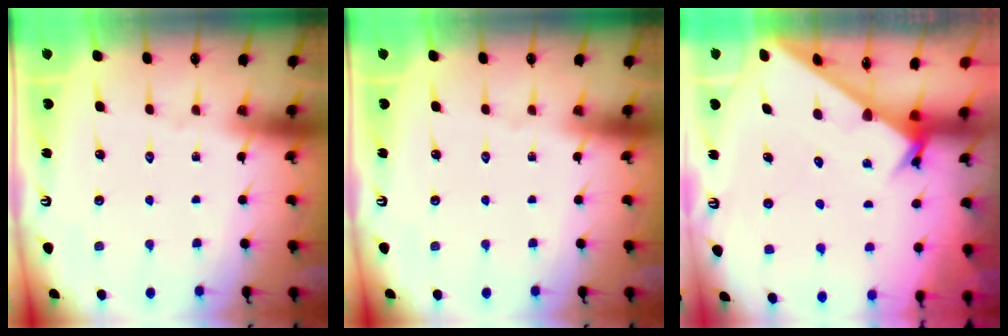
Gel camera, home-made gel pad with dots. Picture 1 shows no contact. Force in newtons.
{"total": 0.0}
{"total": 2.7, "press": 2.7, "slide": 0.1}